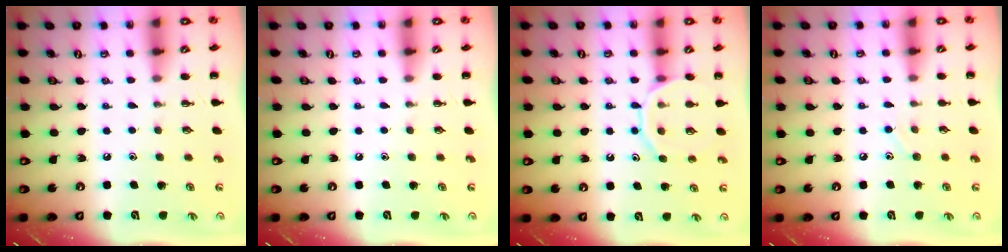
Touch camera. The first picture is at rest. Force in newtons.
{"total": 0.0}
{"total": 10.1, "press": 10.1, "slide": 1.2}
{"total": 6.1, "press": 5.7, "slide": 2.1}